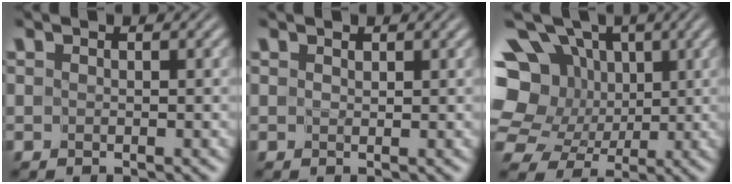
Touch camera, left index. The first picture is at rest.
{"total": 0.6, "force": [0.5, 0.2, 0.0], "torque": [0.001, 0.000, 0.010]}
{"total": 13.5, "force": [2.7, 11.5, 6.6], "torque": [-0.141, 0.035, 0.028]}